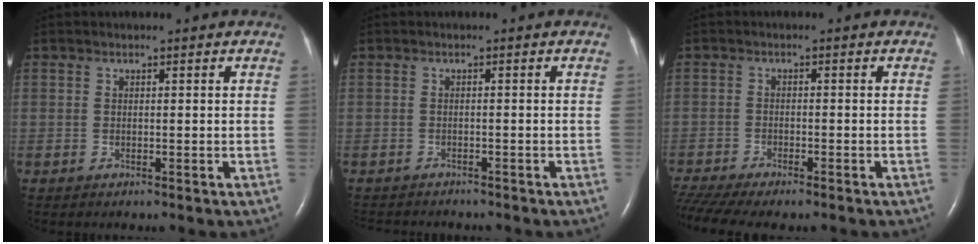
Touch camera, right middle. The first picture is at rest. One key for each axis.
{"total": 5.5, "fx": -5.1, "fy": 1.4, "fz": 1.5, "tx": -0.018, "ty": -0.005, "tz": -0.070}
{"total": 10.5, "fx": -8.8, "fy": 2.1, "fz": 5.3, "tx": -0.101, "ty": -0.003, "tz": -0.137}